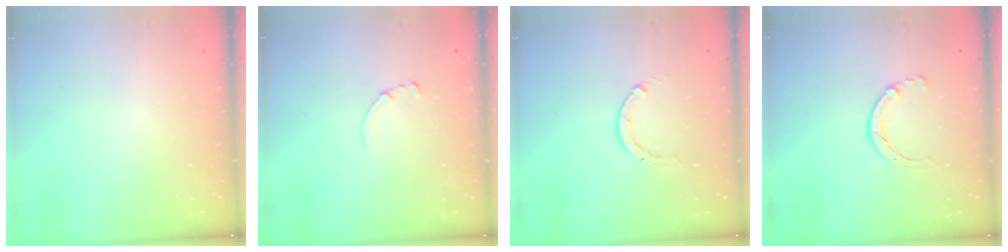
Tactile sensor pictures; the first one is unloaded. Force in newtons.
{"total": 0.7, "press": 0.6, "slide": 0.1}
{"total": 0.0}
{"total": 2.9, "press": 2.8, "slide": 0.4}